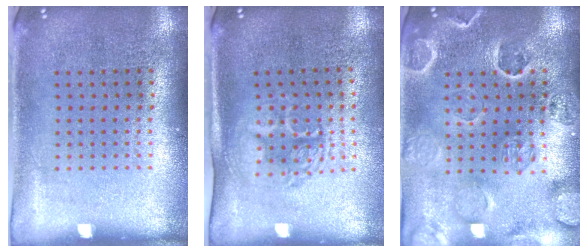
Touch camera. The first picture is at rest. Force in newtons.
{"total": 1.7, "press": 1.4, "slide": 1.0}
{"total": 2.8, "press": 2.7, "slide": 0.8}